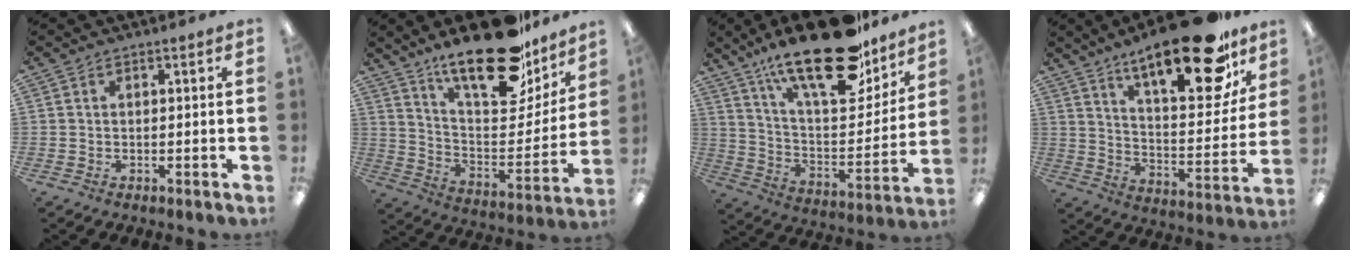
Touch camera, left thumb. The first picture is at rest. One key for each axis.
{"total": 24.9, "fx": 19.0, "fy": 9.0, "fz": 13.4, "tx": -0.192, "ty": -0.131, "tz": 0.323}
{"total": 26.6, "fx": 18.6, "fy": 9.9, "fz": 16.2, "tx": -0.252, "ty": -0.111, "tz": 0.314}
{"total": 24.1, "fx": 16.7, "fy": 7.7, "fz": 15.5, "tx": -0.220, "ty": -0.112, "tz": 0.269}